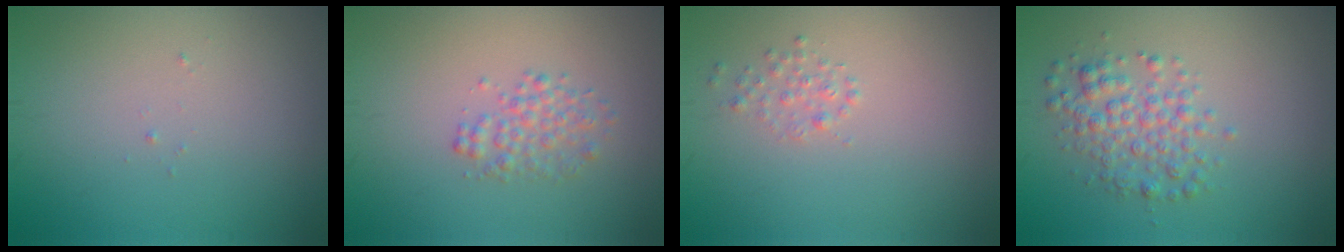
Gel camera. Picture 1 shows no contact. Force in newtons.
{"total": 2.0, "press": 2.0, "slide": 0.1}
{"total": 1.0, "press": 1.0, "slide": 0.1}
{"total": 3.2, "press": 3.2, "slide": 0.1}